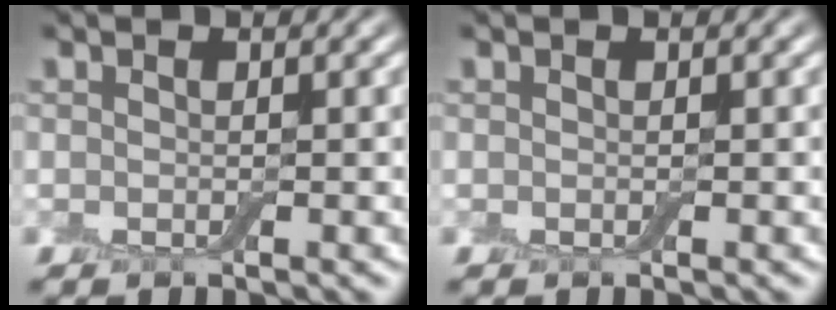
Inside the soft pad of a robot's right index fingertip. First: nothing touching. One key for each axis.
{"total": 0.0}